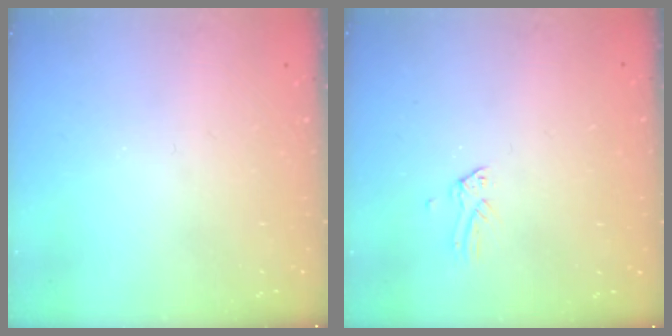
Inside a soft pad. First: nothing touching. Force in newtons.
{"total": 0.0}